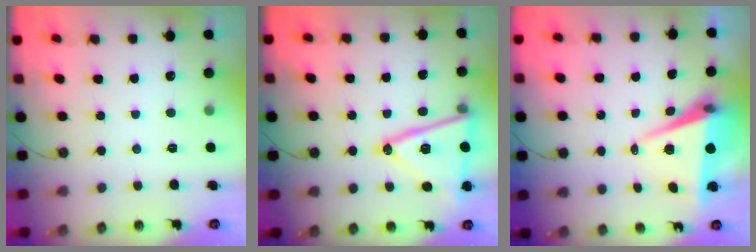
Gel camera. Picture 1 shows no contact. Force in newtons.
{"total": 18.1, "press": 17.7, "slide": 3.5}
{"total": 7.9, "press": 6.7, "slide": 4.2}